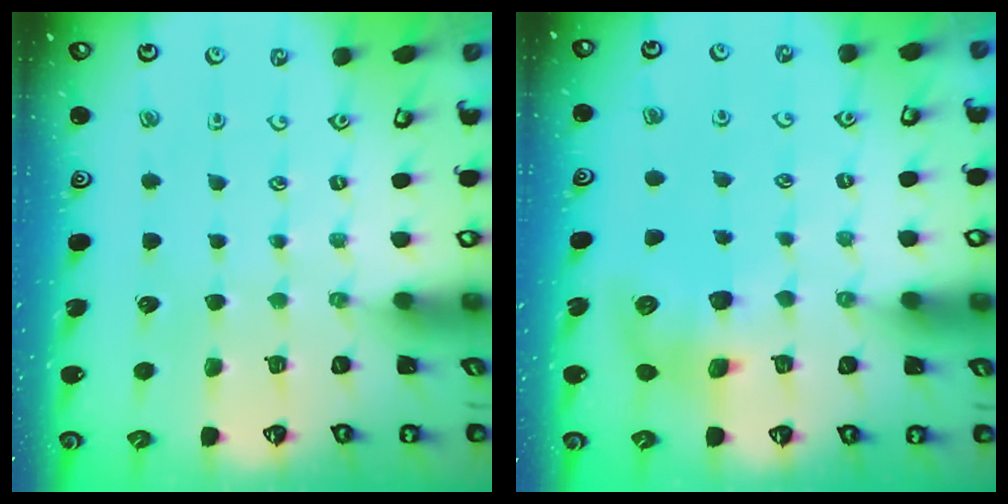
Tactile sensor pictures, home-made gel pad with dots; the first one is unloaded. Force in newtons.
{"total": 8.0, "press": 7.9, "slide": 1.2}